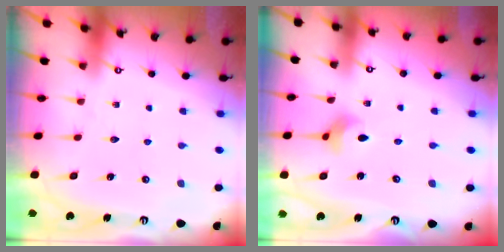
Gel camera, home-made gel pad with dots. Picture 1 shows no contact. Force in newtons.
{"total": 2.9, "press": 2.9, "slide": 0.4}